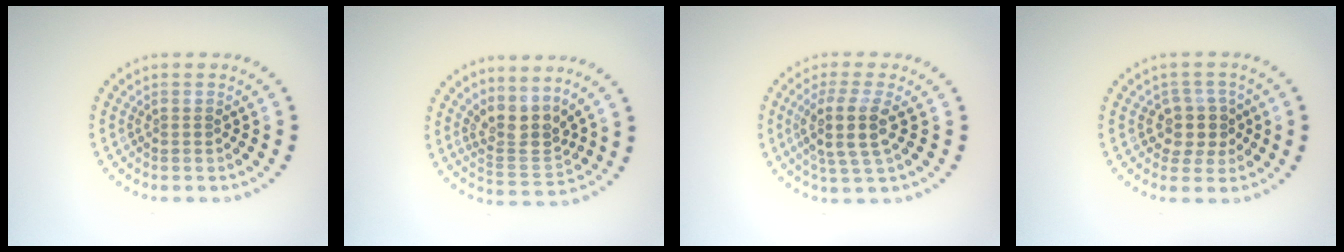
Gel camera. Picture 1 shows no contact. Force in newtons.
{"total": 3.3, "press": 2.5, "slide": 2.1}
{"total": 3.8, "press": 3.1, "slide": 2.1}
{"total": 2.9, "press": 2.6, "slide": 1.4}